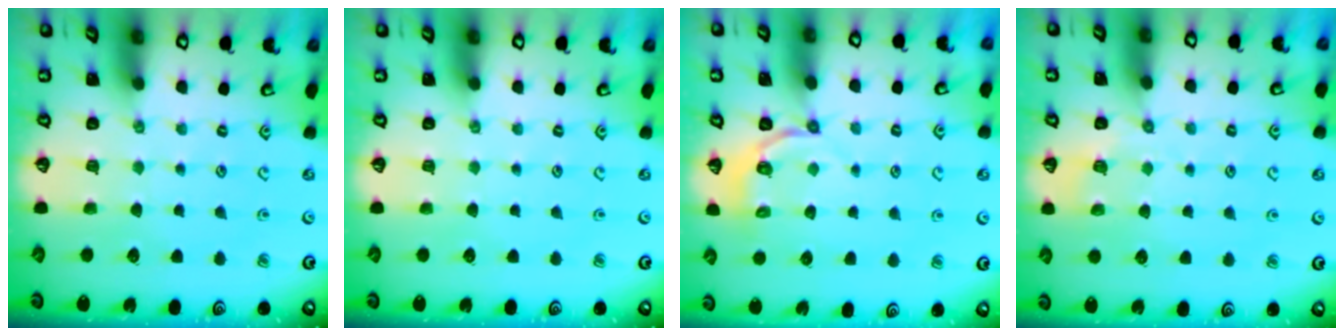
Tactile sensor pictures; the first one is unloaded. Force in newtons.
{"total": 0.0}
{"total": 4.3, "press": 3.3, "slide": 2.7}
{"total": 3.3, "press": 3.0, "slide": 1.5}